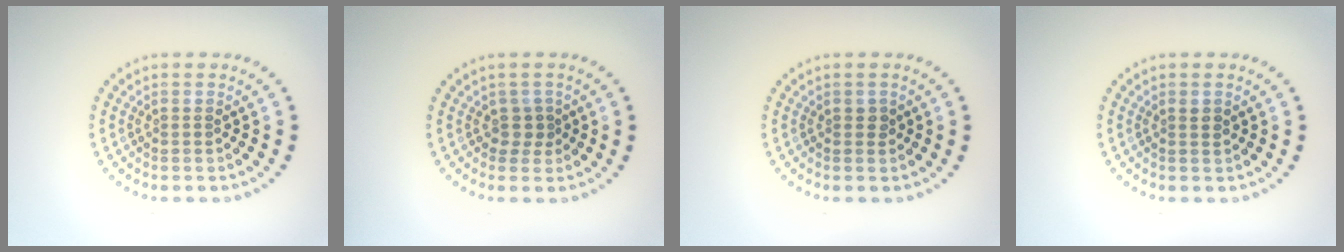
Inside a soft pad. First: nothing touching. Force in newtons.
{"total": 1.1, "press": 0.8, "slide": 0.8}
{"total": 0.8, "press": 0.8, "slide": 0.2}
{"total": 0.8, "press": 0.7, "slide": 0.3}